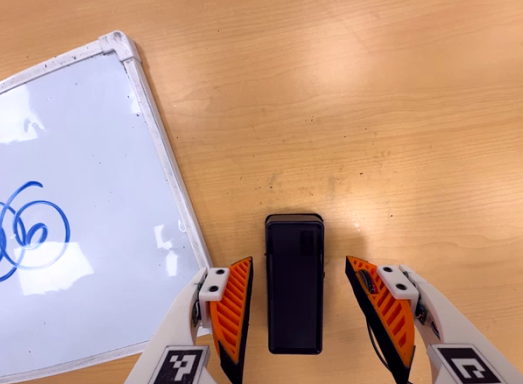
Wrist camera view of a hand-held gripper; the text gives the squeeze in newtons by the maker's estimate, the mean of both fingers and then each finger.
{"total": 0.0}